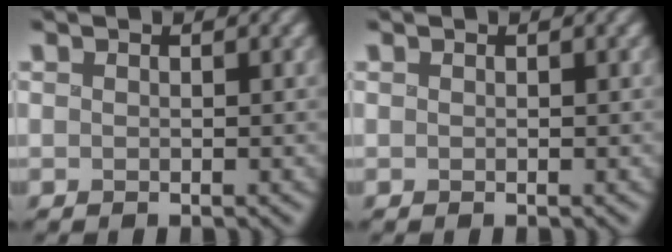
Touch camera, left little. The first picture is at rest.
{"total": 0.0}